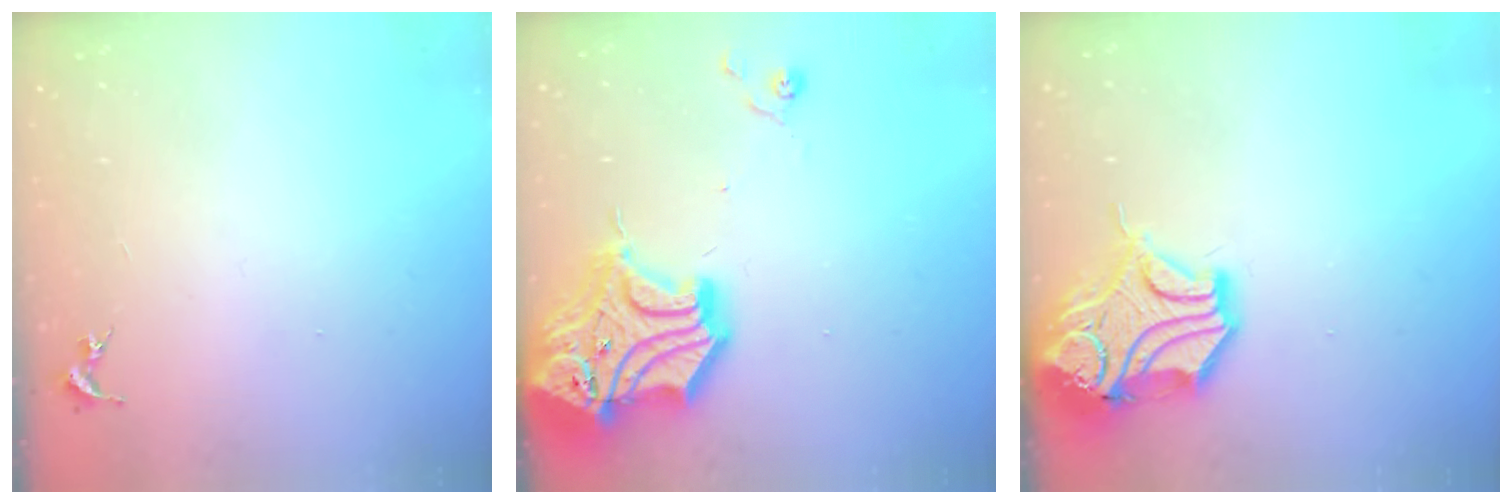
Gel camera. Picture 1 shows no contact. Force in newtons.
{"total": 21.9, "press": 21.7, "slide": 2.9}
{"total": 15.9, "press": 15.8, "slide": 2.3}